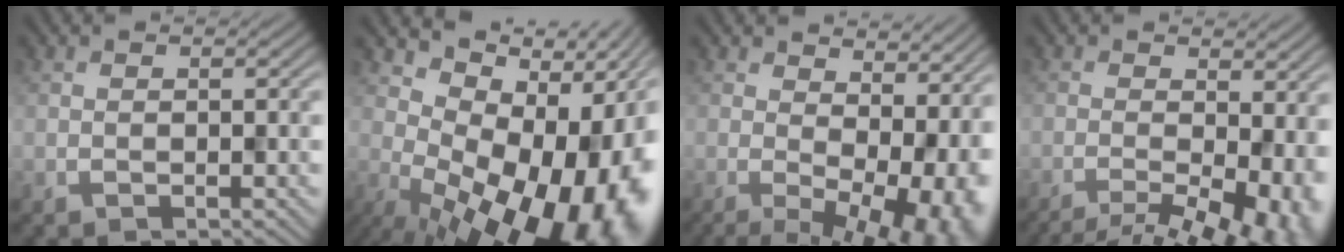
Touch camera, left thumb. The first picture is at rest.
{"total": 18.3, "force": [-2.0, 9.7, 15.4], "torque": [-0.174, -0.017, -0.003]}
{"total": 12.2, "force": [0.1, 6.1, 10.6], "torque": [-0.125, -0.020, 0.041]}
{"total": 8.5, "force": [-3.6, 2.8, 7.2], "torque": [-0.090, -0.015, -0.036]}